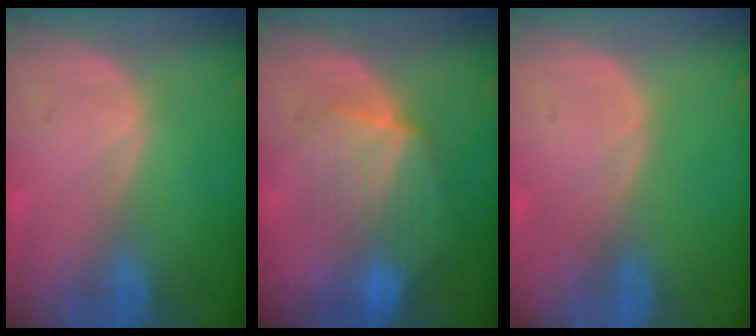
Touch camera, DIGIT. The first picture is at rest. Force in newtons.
{"total": 7.4, "press": 7.4, "slide": 0.3}
{"total": 0.0}